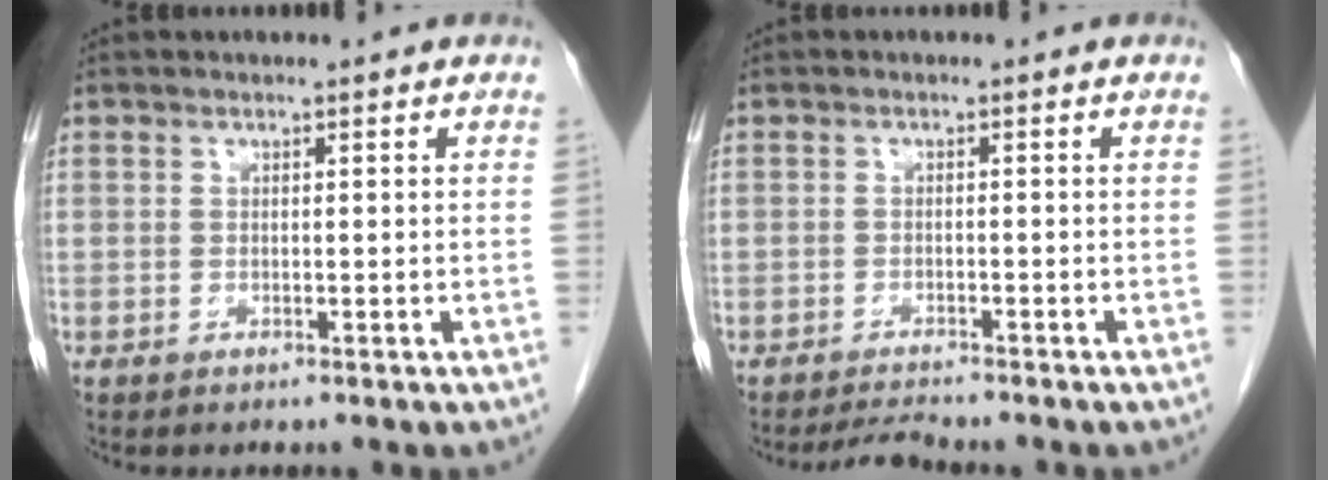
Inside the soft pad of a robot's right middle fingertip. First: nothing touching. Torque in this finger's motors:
{"motor_torque": [0.28, -0.17, -0.05, 0.00]}